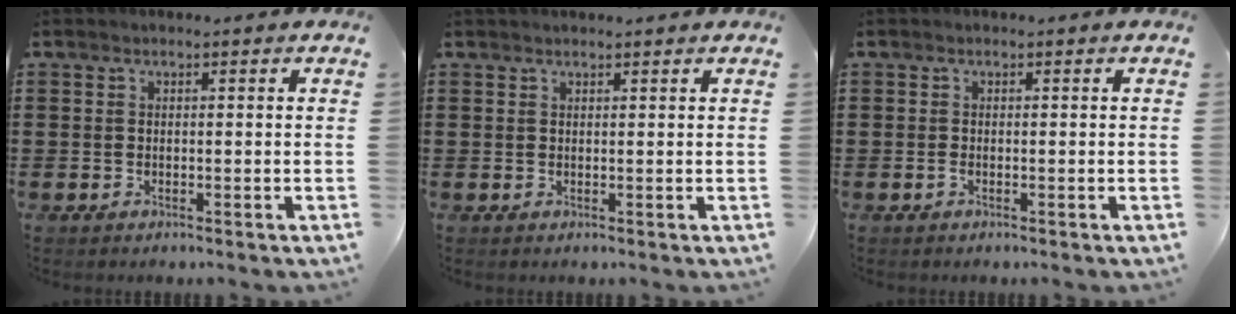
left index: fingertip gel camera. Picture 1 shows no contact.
{"total": 0.7, "force": [0.7, 0.0, 0.1], "torque": [-0.003, -0.001, 0.015]}
{"total": 0.5, "force": [-0.3, 0.1, 0.4], "torque": [-0.008, -0.003, -0.006]}